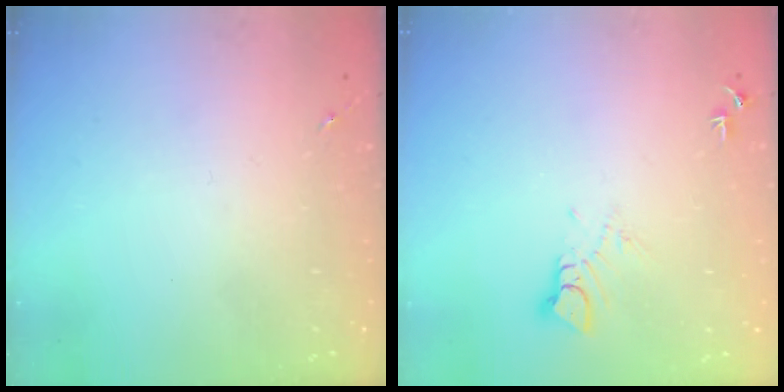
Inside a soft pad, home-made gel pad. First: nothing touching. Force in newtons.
{"total": 4.7, "press": 4.7, "slide": 0.3}